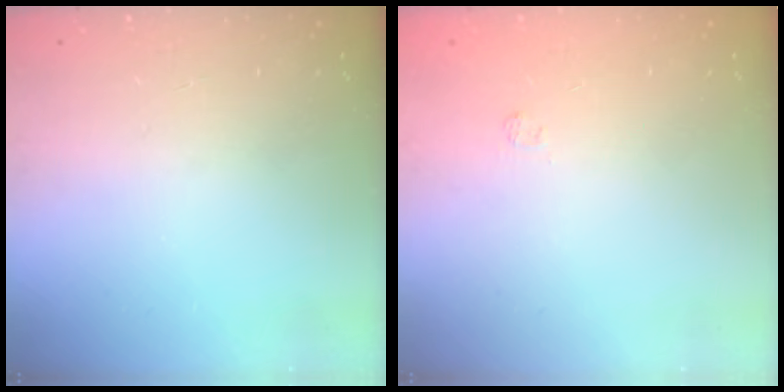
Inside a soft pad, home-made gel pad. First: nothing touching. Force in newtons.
{"total": 1.7, "press": 1.2, "slide": 1.1}